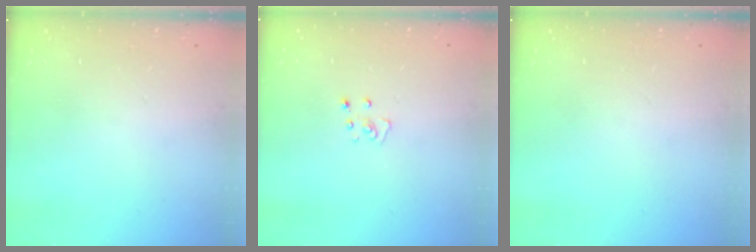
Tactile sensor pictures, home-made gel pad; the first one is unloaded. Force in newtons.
{"total": 2.8, "press": 2.8, "slide": 0.2}
{"total": 0.0}